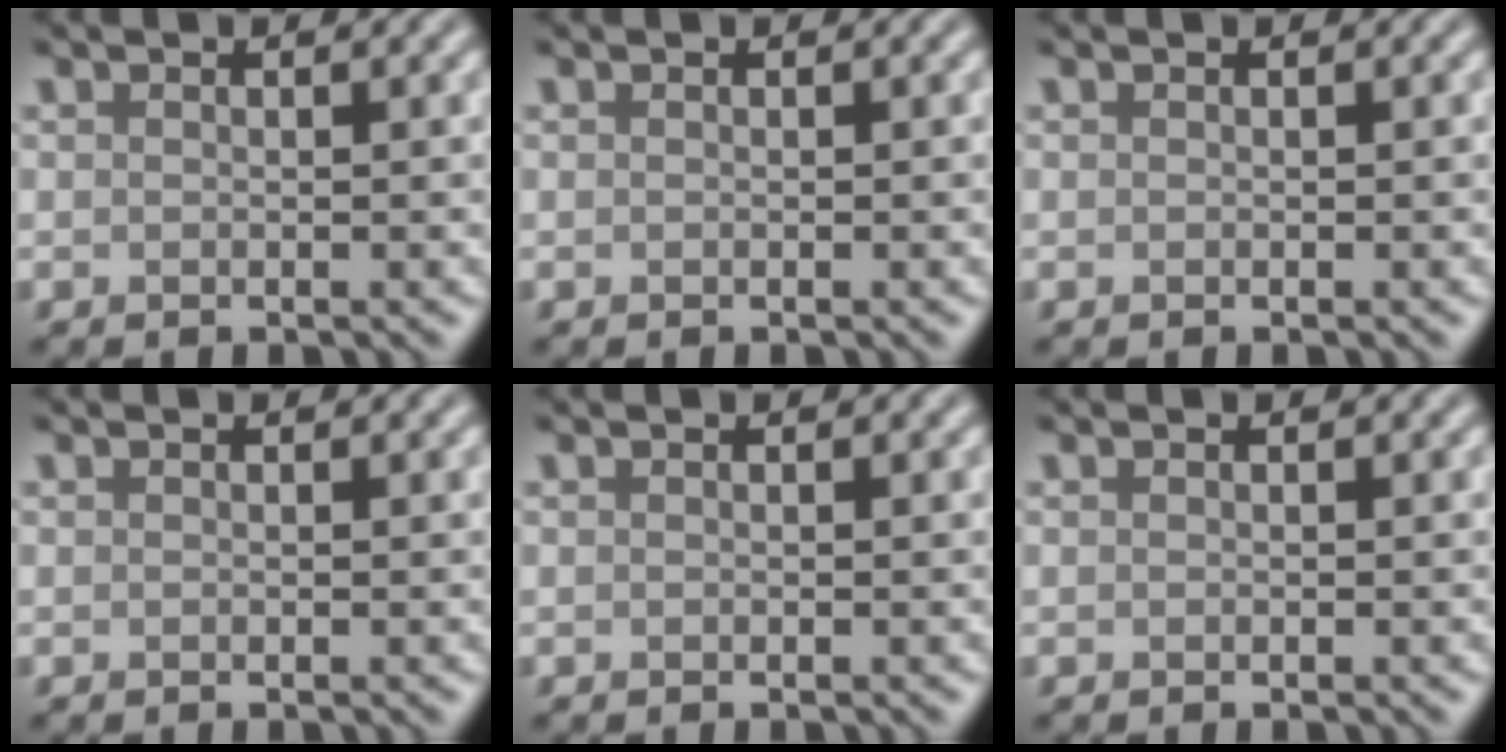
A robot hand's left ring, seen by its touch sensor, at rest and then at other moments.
{"total": 0.0}
{"total": 0.0}
{"total": 0.0}
{"total": 0.0}
{"total": 0.0}